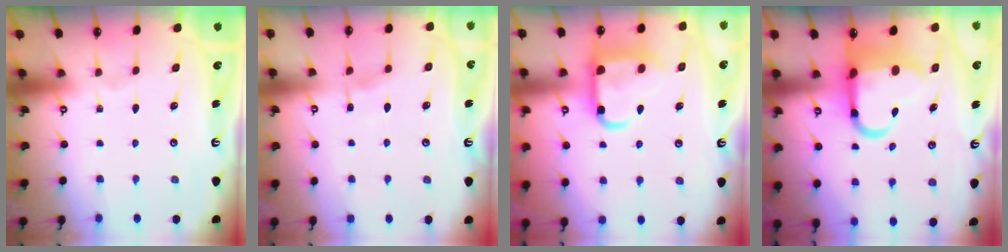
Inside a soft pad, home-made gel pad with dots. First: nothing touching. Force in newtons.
{"total": 3.5, "press": 3.5, "slide": 0.4}
{"total": 13.2, "press": 13.2, "slide": 1.6}
{"total": 10.7, "press": 10.3, "slide": 2.7}